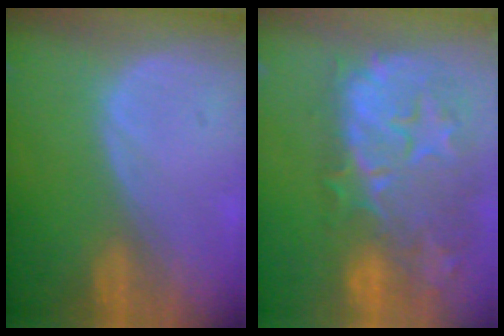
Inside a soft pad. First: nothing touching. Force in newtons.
{"total": 13.7, "press": 11.8, "slide": 6.9}